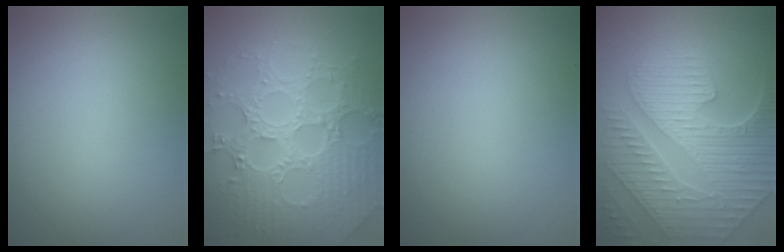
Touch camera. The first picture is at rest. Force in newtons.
{"total": 8.2, "press": 6.0, "slide": 5.6}
{"total": 0.0}
{"total": 9.8, "press": 6.5, "slide": 7.3}